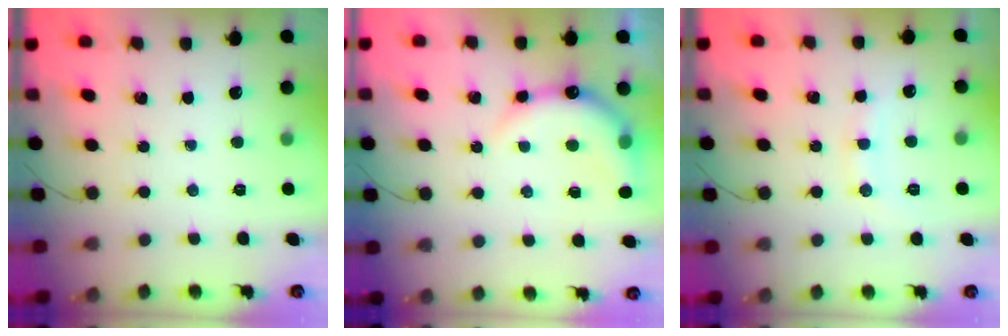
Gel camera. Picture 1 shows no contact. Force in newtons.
{"total": 9.0, "press": 9.0, "slide": 0.9}
{"total": 8.8, "press": 8.7, "slide": 0.9}